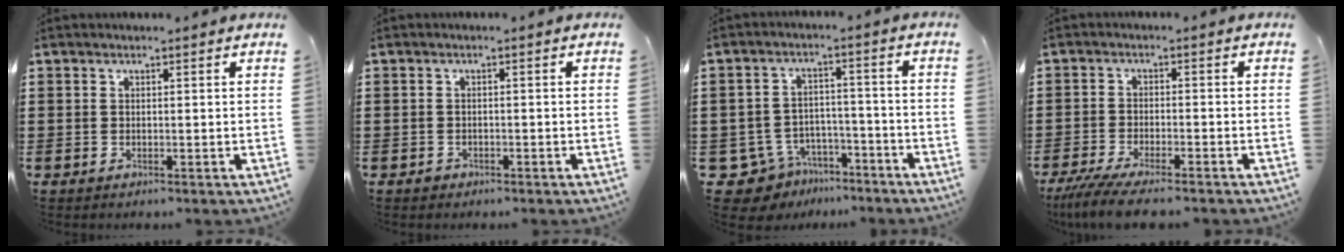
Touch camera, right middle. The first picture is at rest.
{"total": 0.8, "force": [-0.5, 0.6, 0.2], "torque": [-0.006, -0.001, -0.010]}
{"total": 7.3, "force": [-6.3, 3.5, 1.1], "torque": [-0.046, 0.017, -0.125]}
{"total": 4.7, "force": [-4.2, -0.1, 2.1], "torque": [-0.056, -0.019, -0.083]}